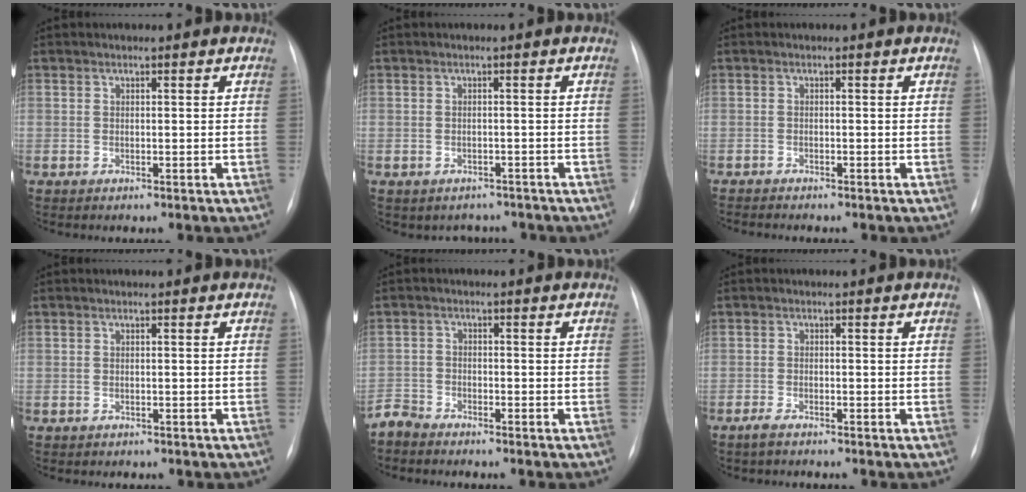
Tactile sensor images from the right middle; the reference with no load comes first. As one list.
[{"total": 3.4, "force": [-2.8, 1.9, 0.0], "torque": [0.000, 0.014, -0.033]}, {"total": 2.5, "force": [-2.3, 0.1, 0.9], "torque": [-0.011, -0.005, -0.032]}, {"total": 0.7, "force": [-0.5, 0.5, 0.2], "torque": [-0.013, 0.002, -0.002]}, {"total": 2.8, "force": [-2.7, 0.6, -0.2], "torque": [0.006, -0.007, -0.054]}, {"total": 1.7, "force": [-1.5, 0.3, 0.8], "torque": [-0.026, -0.004, -0.026]}]